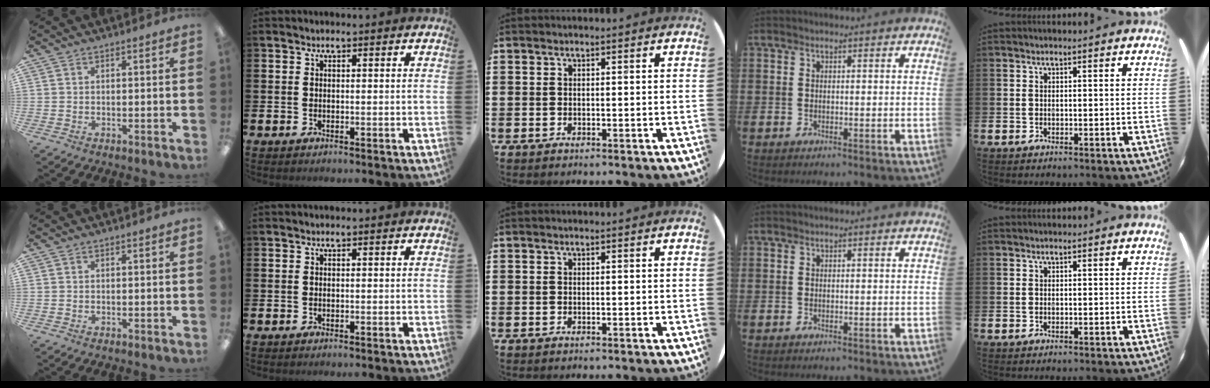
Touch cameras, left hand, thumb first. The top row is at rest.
{}